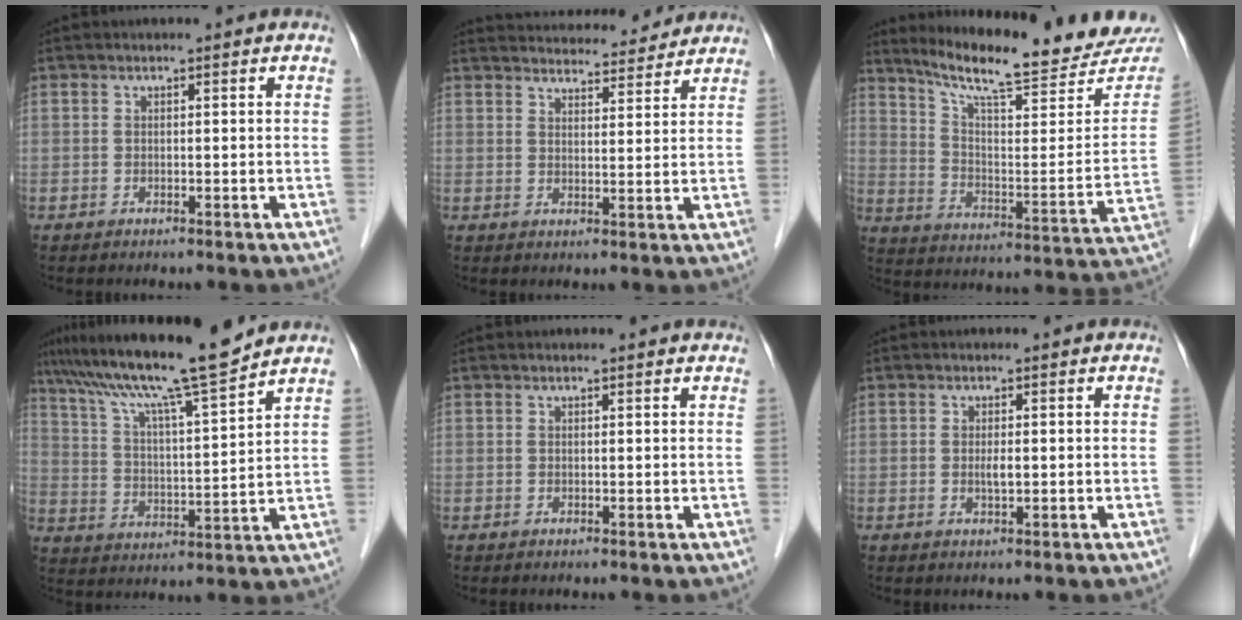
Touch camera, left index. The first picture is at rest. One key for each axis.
{"total": 13.5, "fx": 13.0, "fy": 2.2, "fz": 2.9, "tx": -0.032, "ty": 0.020, "tz": 0.169}
{"total": 22.1, "fx": 20.0, "fy": 2.0, "fz": 9.1, "tx": -0.144, "ty": -0.069, "tz": 0.277}
{"total": 15.0, "fx": 12.7, "fy": -1.1, "fz": 8.0, "tx": -0.143, "ty": 0.008, "tz": 0.212}
{"total": 1.8, "fx": 1.7, "fy": 0.3, "fz": 0.5, "tx": -0.015, "ty": 0.009, "tz": 0.014}
{"total": 1.3, "fx": 0.0, "fy": 0.3, "fz": 1.3, "tx": -0.026, "ty": -0.002, "tz": 0.000}